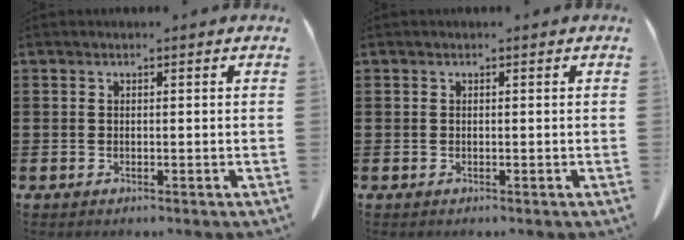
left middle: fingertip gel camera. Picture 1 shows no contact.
{"total": 0.0}